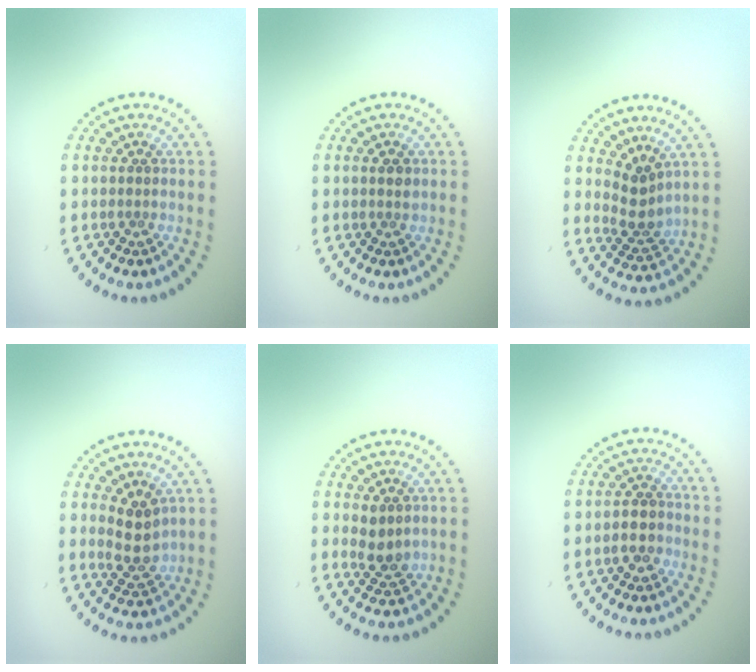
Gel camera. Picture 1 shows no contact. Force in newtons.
{"total": 0.9, "press": 0.8, "slide": 0.5}
{"total": 2.5, "press": 2.0, "slide": 1.5}
{"total": 2.9, "press": 2.6, "slide": 1.2}
{"total": 2.3, "press": 2.1, "slide": 1.0}
{"total": 2.0, "press": 1.8, "slide": 0.9}